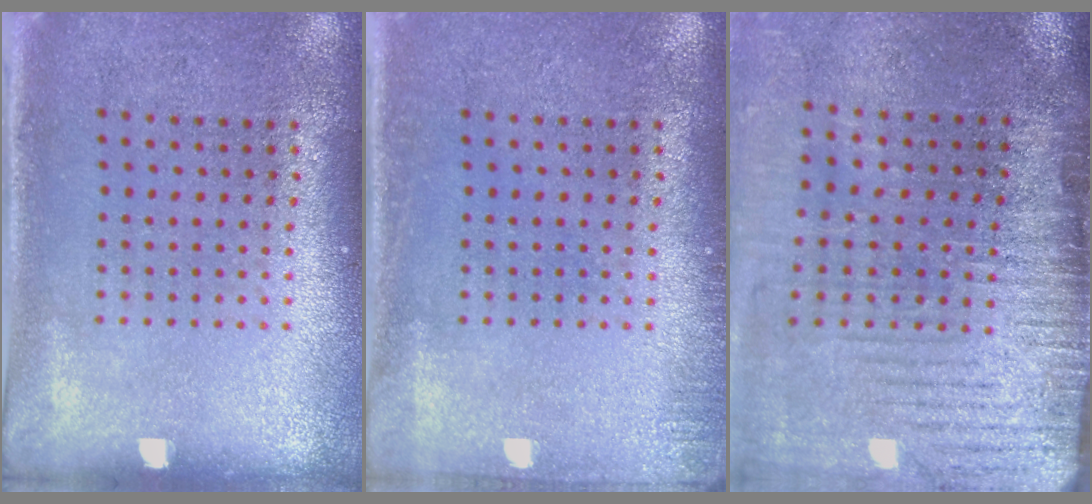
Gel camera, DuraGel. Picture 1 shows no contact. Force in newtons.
{"total": 1.1, "press": 1.1, "slide": 0.2}
{"total": 4.4, "press": 3.8, "slide": 2.3}